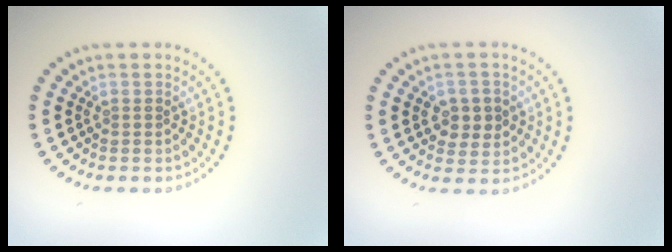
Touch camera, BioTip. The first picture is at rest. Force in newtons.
{"total": 2.7, "press": 2.7, "slide": 0.5}